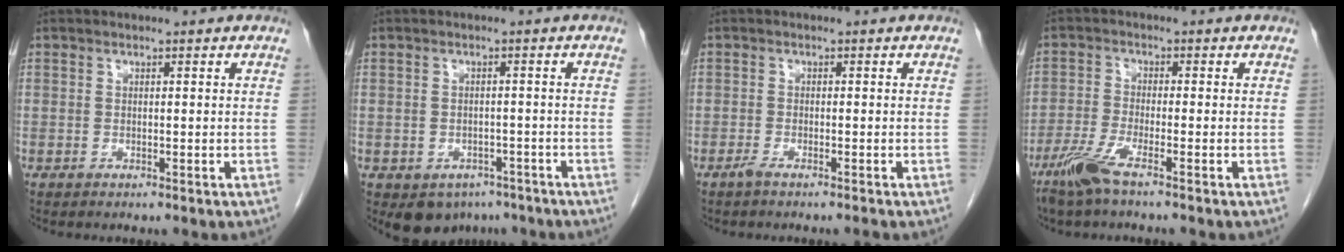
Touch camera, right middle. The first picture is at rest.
{"total": 5.3, "force": [-3.5, 3.7, 1.5], "torque": [-0.014, 0.007, -0.042]}
{"total": 1.5, "force": [-1.3, -0.2, 0.8], "torque": [-0.020, -0.002, -0.027]}
{"total": 5.1, "force": [-3.6, 0.1, 3.6], "torque": [-0.085, -0.013, -0.079]}